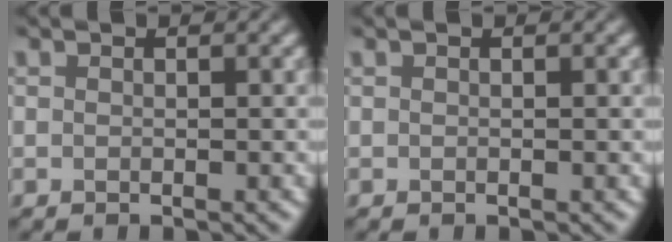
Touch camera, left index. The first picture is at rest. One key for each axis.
{"total": 0.0}